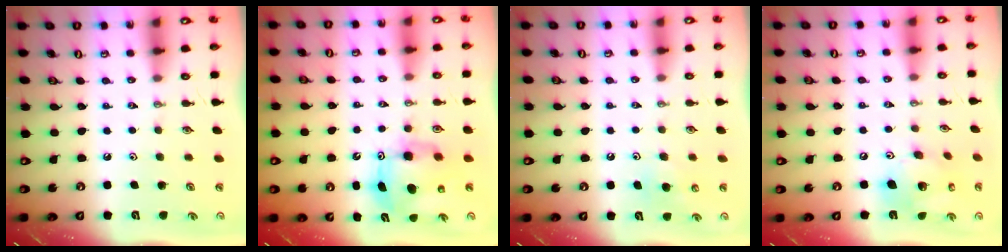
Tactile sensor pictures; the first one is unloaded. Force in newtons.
{"total": 9.1, "press": 9.0, "slide": 0.8}
{"total": 8.2, "press": 8.1, "slide": 1.1}
{"total": 17.3, "press": 16.9, "slide": 3.6}